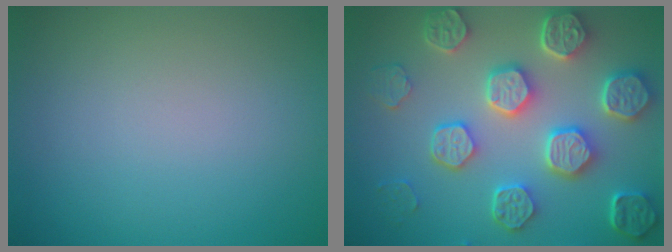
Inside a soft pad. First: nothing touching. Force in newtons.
{"total": 8.1, "press": 6.5, "slide": 4.8}